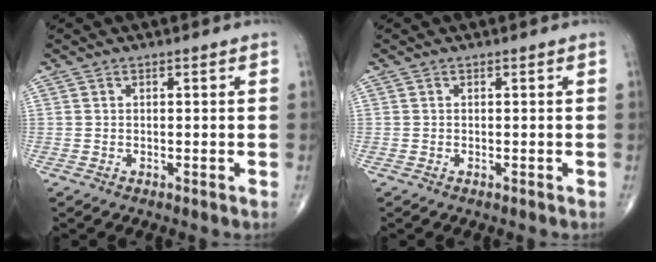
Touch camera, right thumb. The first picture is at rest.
{"total": 0.0}